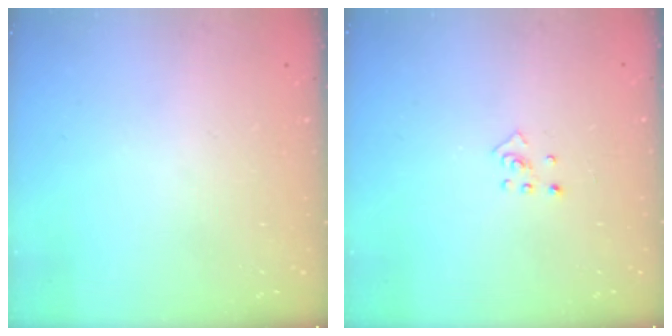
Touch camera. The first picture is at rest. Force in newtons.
{"total": 3.3, "press": 3.2, "slide": 0.7}